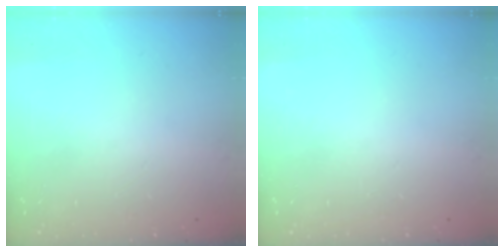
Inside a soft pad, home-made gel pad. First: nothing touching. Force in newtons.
{"total": 0.0}